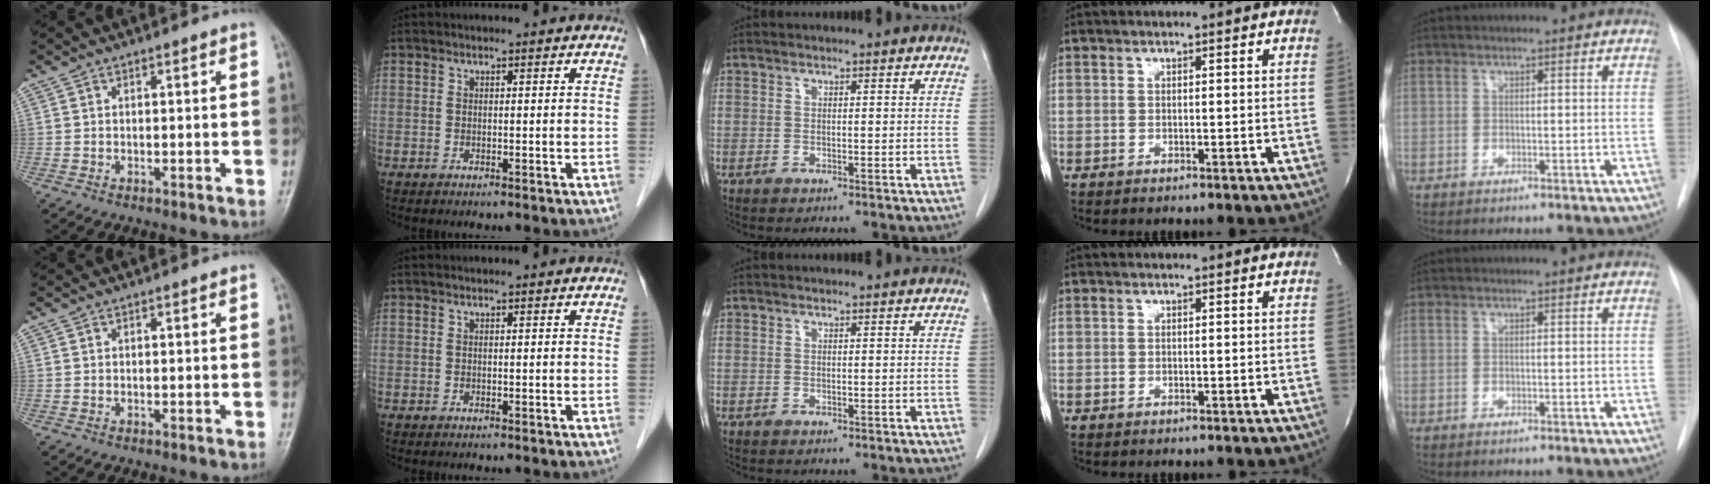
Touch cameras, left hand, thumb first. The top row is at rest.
{}